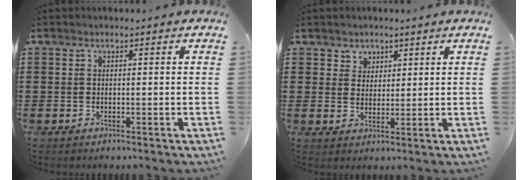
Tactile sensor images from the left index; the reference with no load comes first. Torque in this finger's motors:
{"motor_torque": [0.24, -0.21, 0.02, 0.00]}